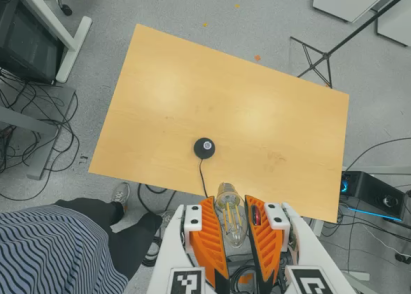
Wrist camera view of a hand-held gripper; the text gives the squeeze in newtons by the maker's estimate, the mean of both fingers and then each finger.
{"total": 20.5, "left": 24.6, "right": 16.4}